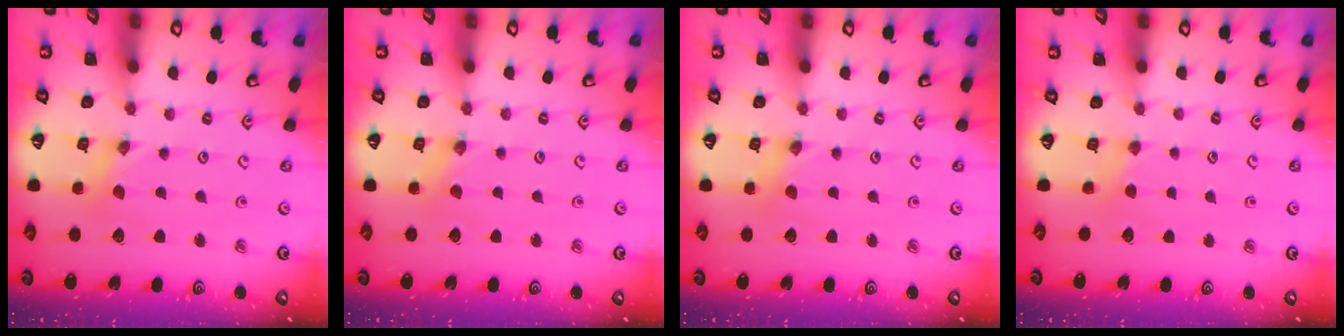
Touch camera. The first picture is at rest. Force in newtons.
{"total": 1.7, "press": 1.7, "slide": 0.3}
{"total": 1.0, "press": 1.0, "slide": 0.2}
{"total": 2.7, "press": 2.6, "slide": 0.4}